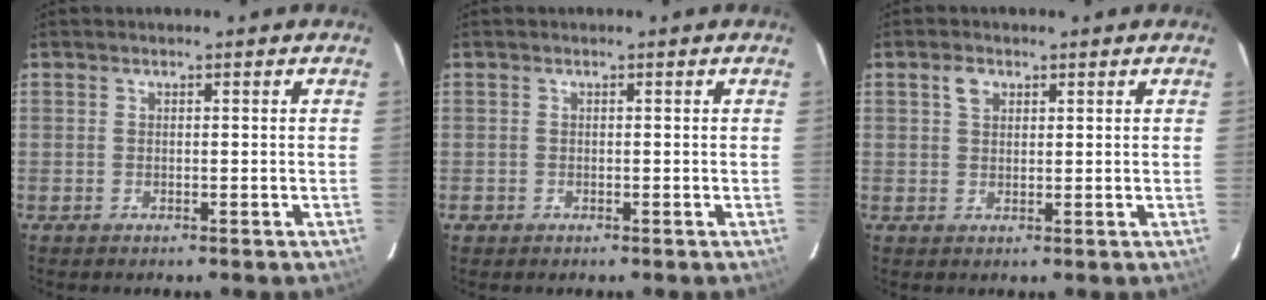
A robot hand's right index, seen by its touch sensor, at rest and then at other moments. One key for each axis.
{"total": 1.2, "fx": -0.5, "fy": 1.1, "fz": 0.1, "tx": -0.002, "ty": 0.003, "tz": -0.005}
{"total": 2.6, "fx": 1.2, "fy": 1.8, "fz": 1.4, "tx": -0.025, "ty": 0.009, "tz": 0.021}